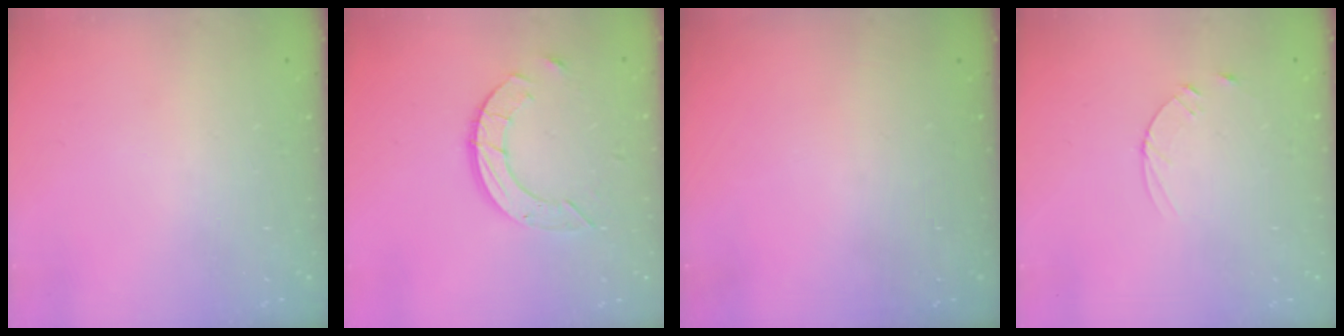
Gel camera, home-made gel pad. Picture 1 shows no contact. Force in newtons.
{"total": 9.0, "press": 9.0, "slide": 0.7}
{"total": 0.0}
{"total": 3.6, "press": 3.6, "slide": 0.5}